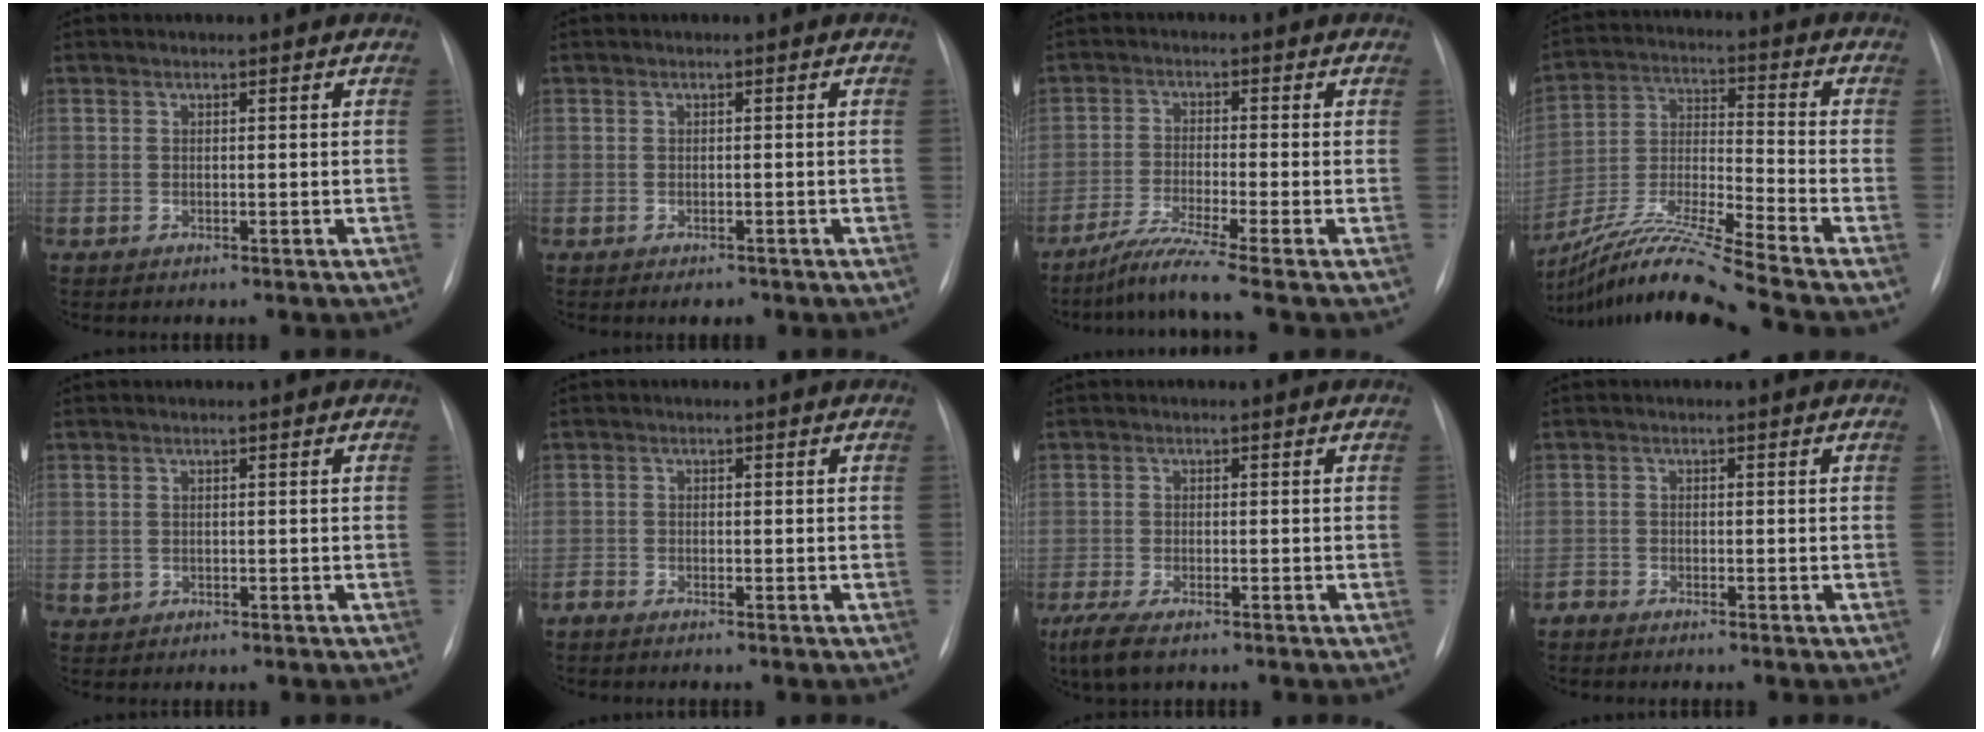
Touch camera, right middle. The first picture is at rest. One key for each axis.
{"total": 1.4, "fx": -1.1, "fy": 0.6, "fz": 0.8, "tx": -0.011, "ty": -0.002, "tz": -0.008}
{"total": 6.5, "fx": -5.1, "fy": -2.1, "fz": 3.4, "tx": -0.068, "ty": -0.035, "tz": -0.098}
{"total": 17.5, "fx": -14.9, "fy": -2.4, "fz": 8.9, "tx": -0.189, "ty": -0.021, "tz": -0.273}
{"total": 0.8, "fx": -0.1, "fy": 0.8, "fz": 0.1, "tx": -0.001, "ty": 0.002, "tz": 0.000}
{"total": 0.9, "fx": -0.9, "fy": 0.0, "fz": 0.3, "tx": -0.010, "ty": -0.003, "tz": -0.017}
{"total": 5.4, "fx": -3.8, "fy": 1.5, "fz": 3.6, "tx": -0.073, "ty": -0.015, "tz": -0.059}
{"total": 1.1, "fx": -1.1, "fy": 0.0, "fz": 0.0, "tx": -0.001, "ty": -0.005, "tz": -0.021}